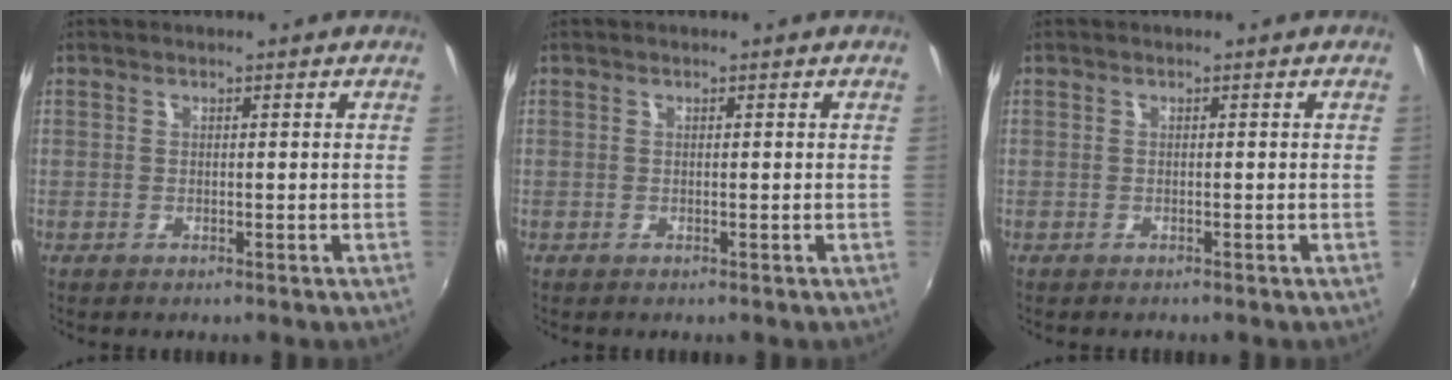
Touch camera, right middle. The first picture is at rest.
{"total": 0.0}
{"total": 0.0}